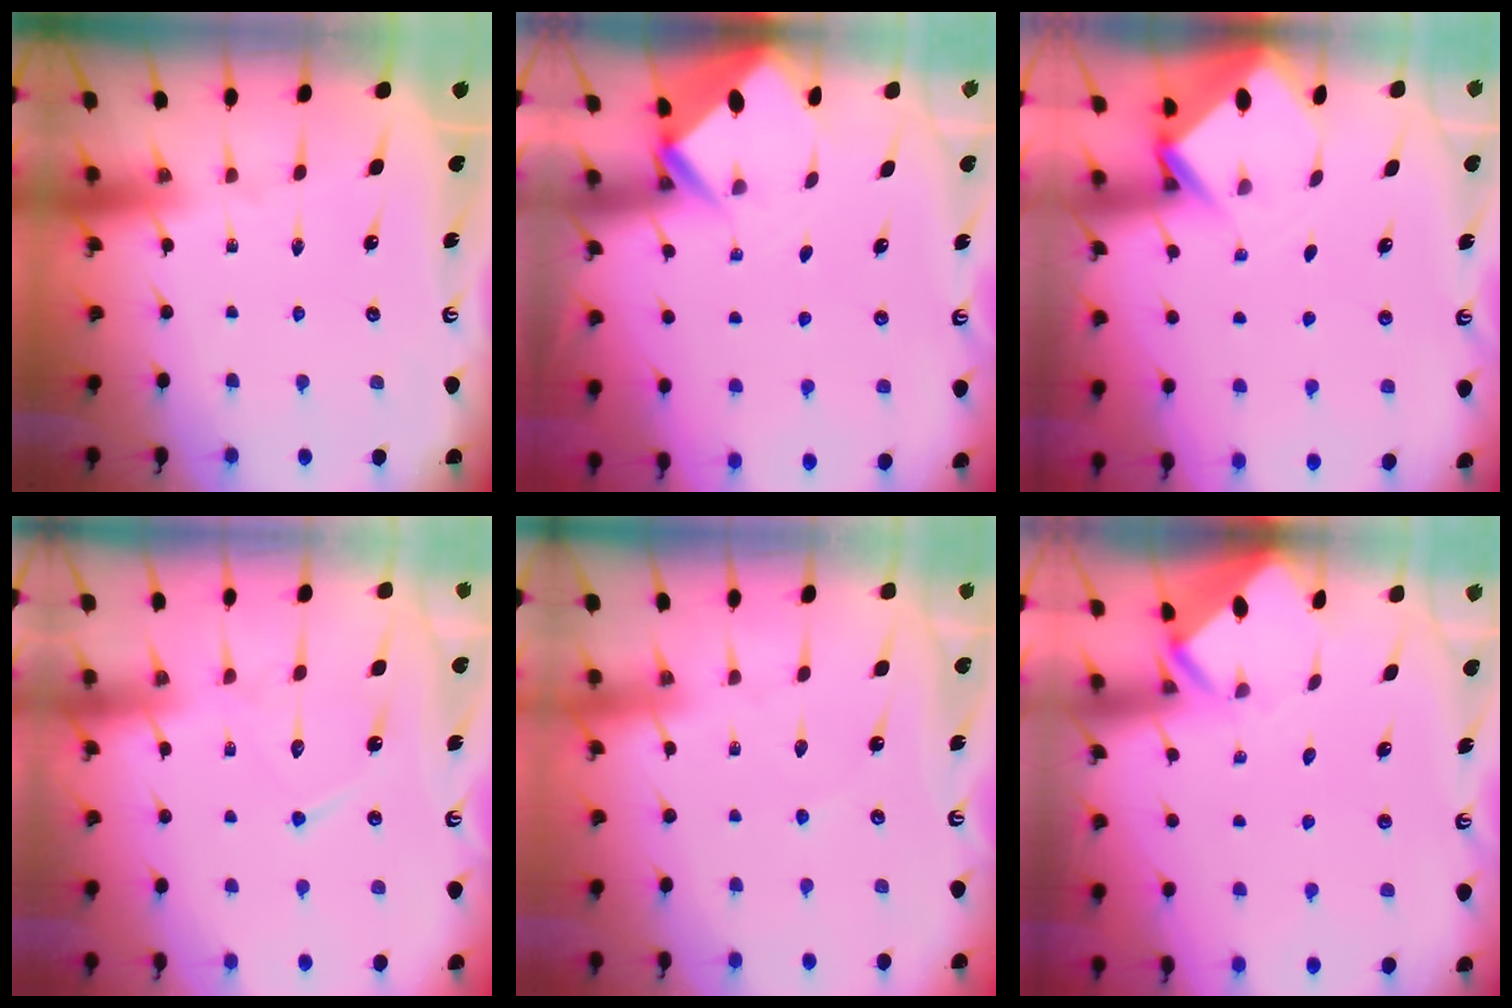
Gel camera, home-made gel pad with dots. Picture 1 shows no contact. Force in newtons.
{"total": 2.6, "press": 2.6, "slide": 0.1}
{"total": 3.5, "press": 3.5, "slide": 0.2}
{"total": 10.8, "press": 10.7, "slide": 1.0}
{"total": 1.8, "press": 1.8, "slide": 0.2}
{"total": 2.9, "press": 2.9, "slide": 0.2}